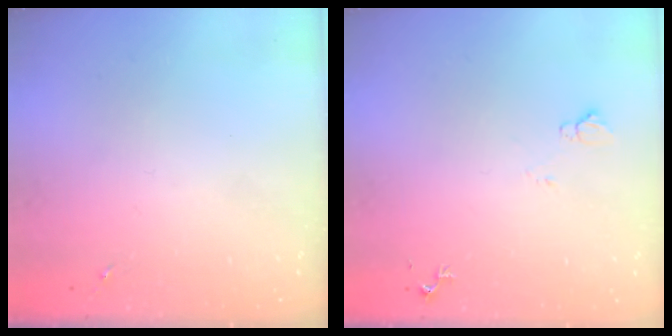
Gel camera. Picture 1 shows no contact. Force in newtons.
{"total": 5.1, "press": 5.1, "slide": 0.7}